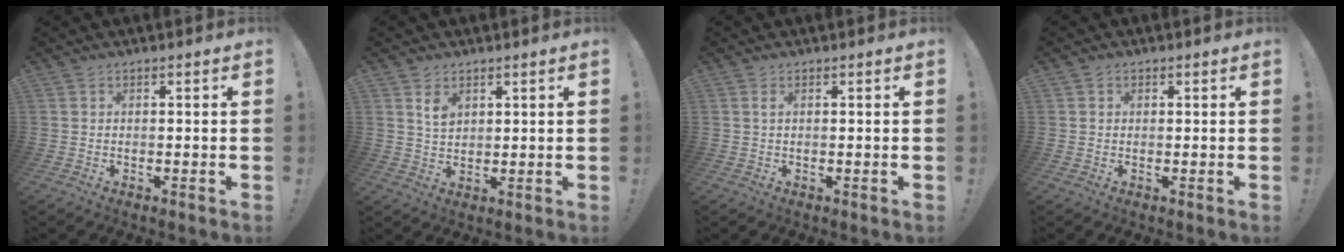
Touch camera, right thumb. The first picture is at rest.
{"total": 4.7, "force": [2.6, 2.9, 2.5], "torque": [-0.029, -0.015, 0.044]}
{"total": 1.3, "force": [0.4, 0.2, 1.2], "torque": [-0.019, 0.000, 0.005]}
{"total": 0.9, "force": [0.3, 0.9, 0.1], "torque": [0.002, 0.001, 0.005]}